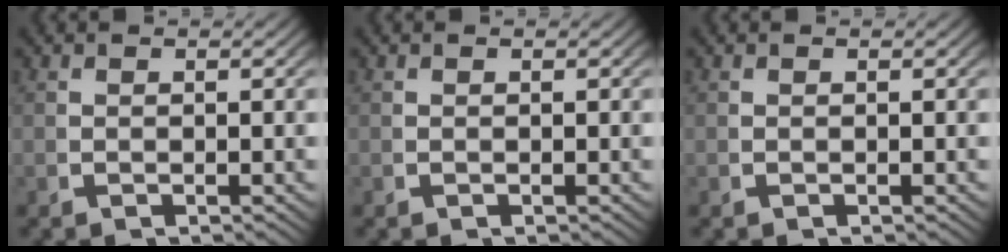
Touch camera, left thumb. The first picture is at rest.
{"total": 0.0}
{"total": 0.0}